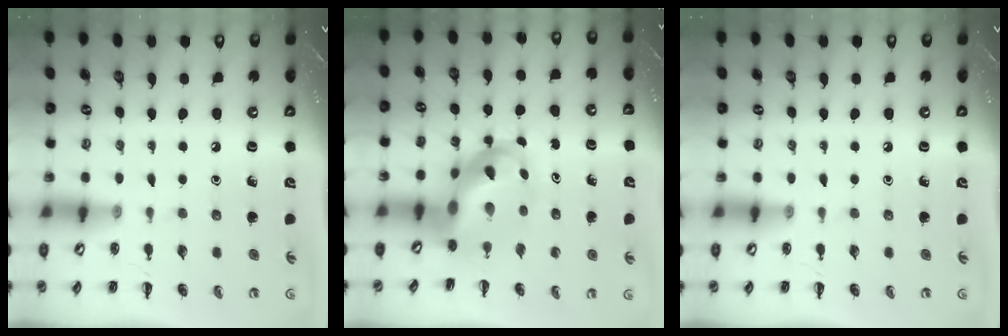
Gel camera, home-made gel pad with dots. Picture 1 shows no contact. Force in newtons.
{"total": 7.3, "press": 7.0, "slide": 2.1}
{"total": 0.0}